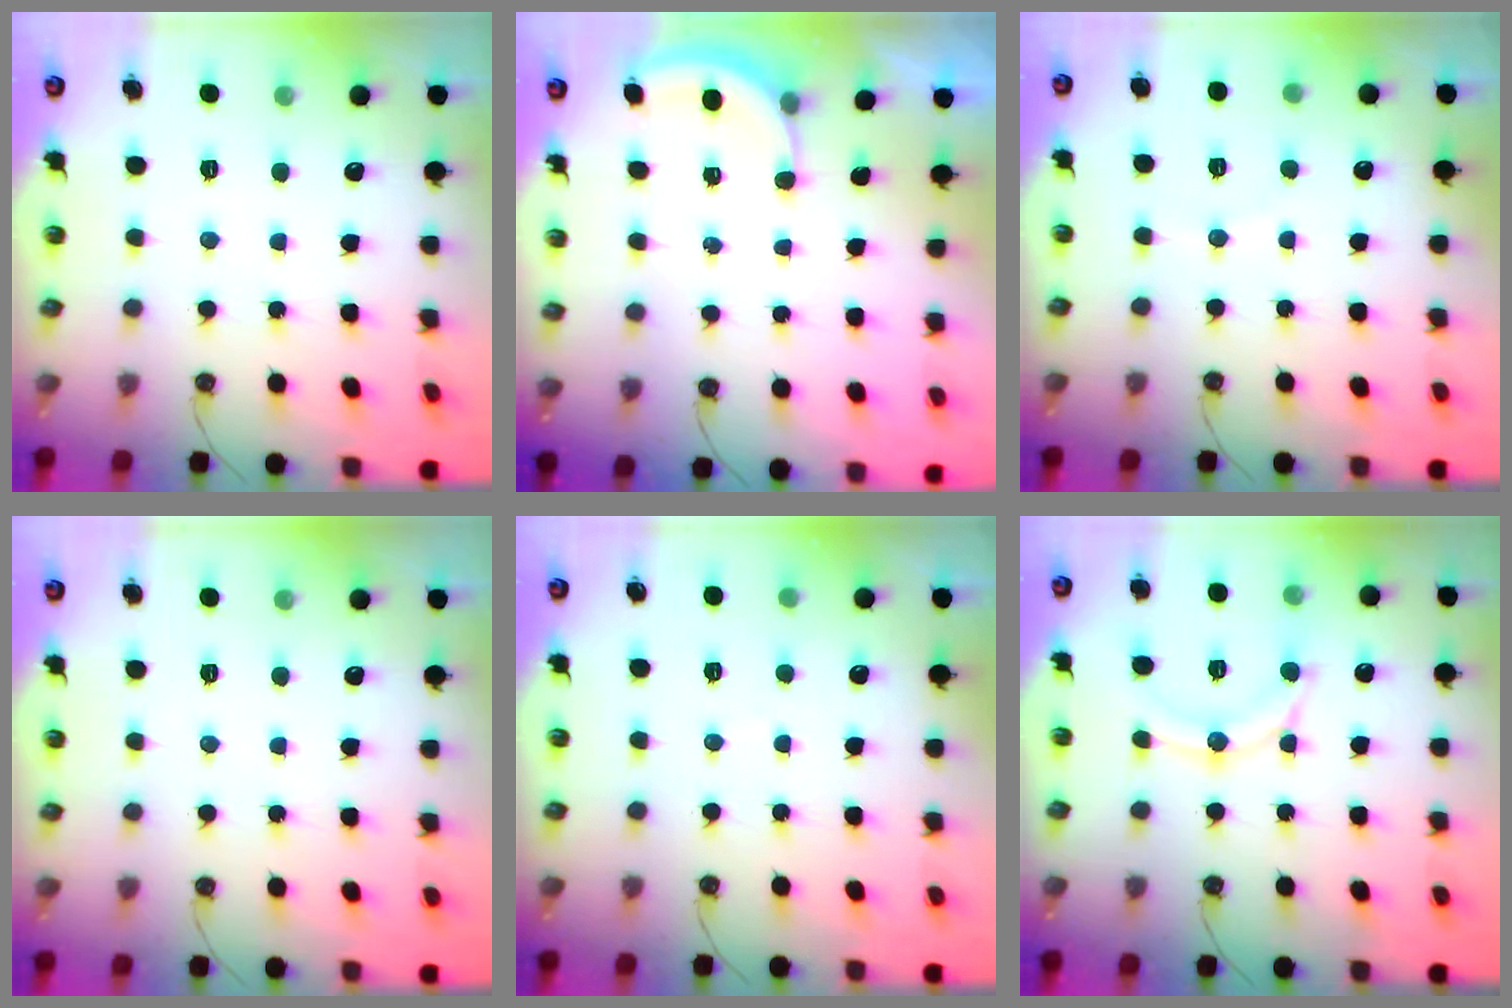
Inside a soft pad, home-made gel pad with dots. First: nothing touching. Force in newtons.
{"total": 2.9, "press": 2.9, "slide": 0.2}
{"total": 3.5, "press": 3.5, "slide": 0.4}
{"total": 0.0}
{"total": 2.3, "press": 2.3, "slide": 0.3}
{"total": 13.2, "press": 13.1, "slide": 1.4}